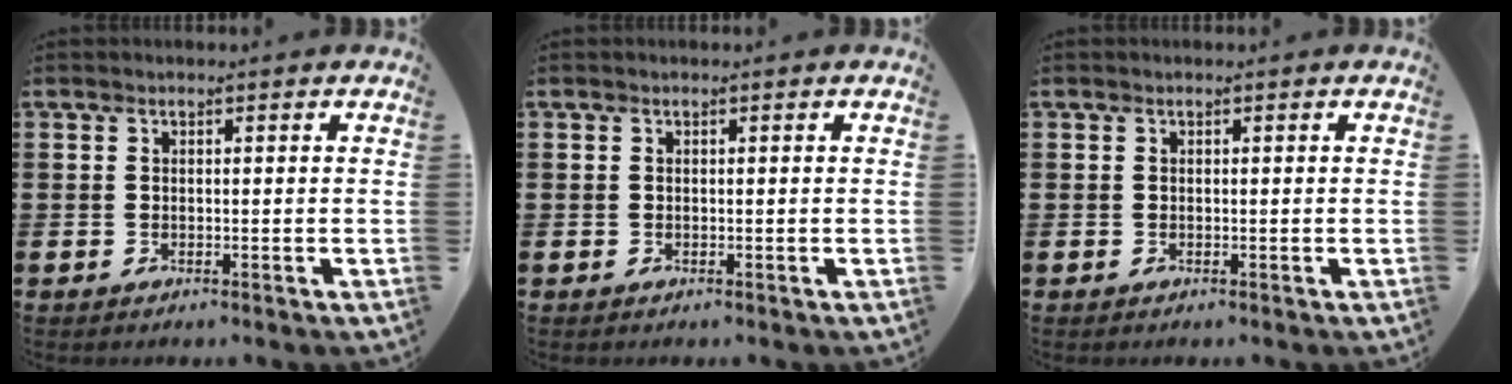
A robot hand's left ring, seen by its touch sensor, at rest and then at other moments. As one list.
[{"total": 0.0}, {"total": 0.0}]